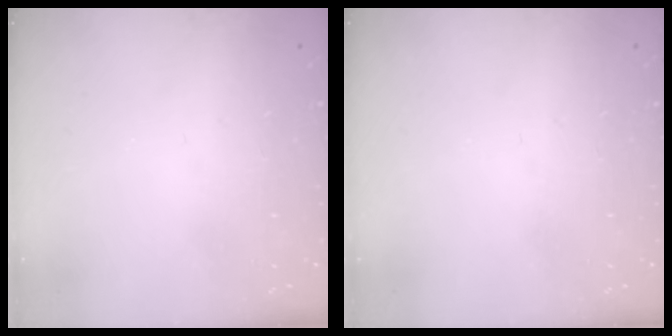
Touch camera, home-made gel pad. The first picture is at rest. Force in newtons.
{"total": 0.0}